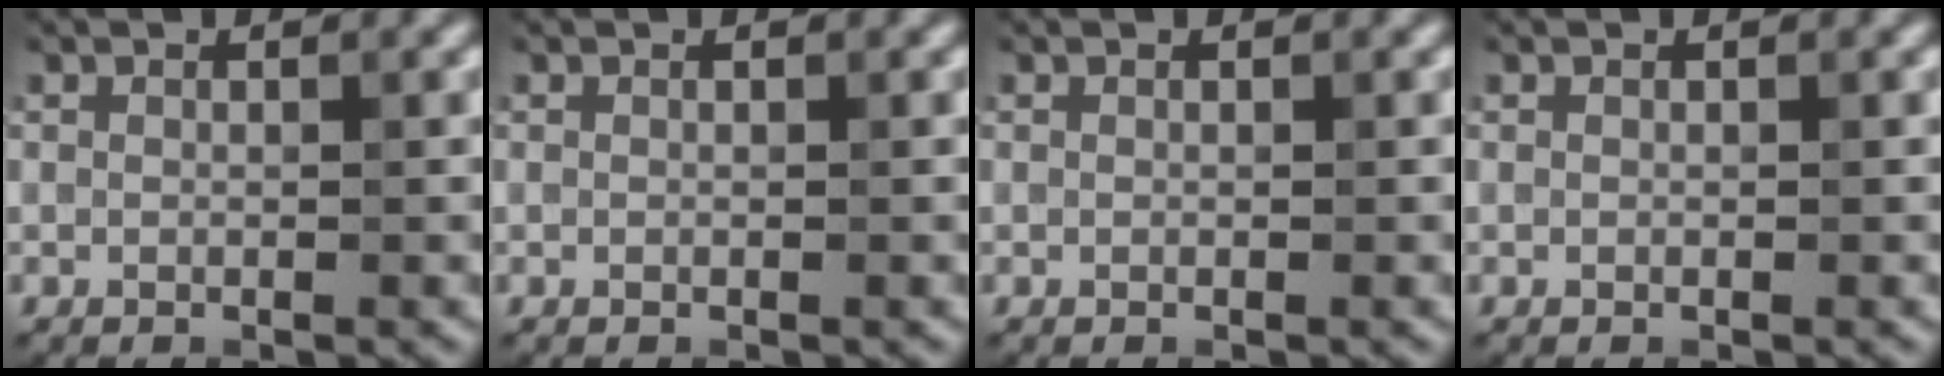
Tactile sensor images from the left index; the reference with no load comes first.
{"total": 0.0}
{"total": 0.0}
{"total": 0.0}